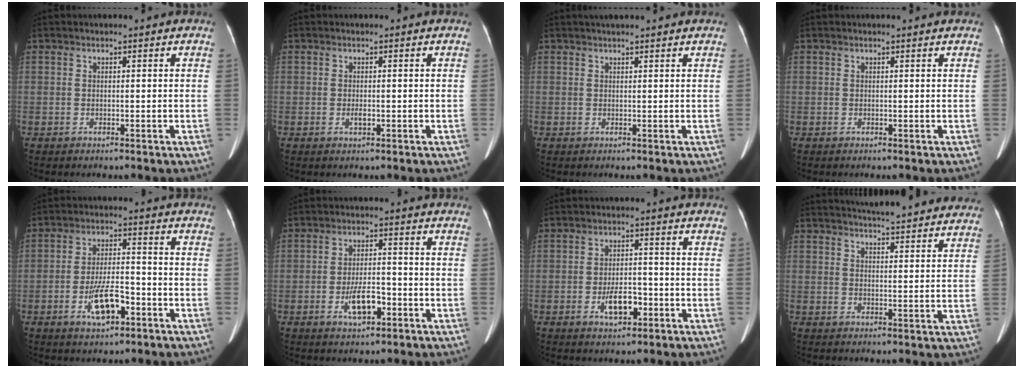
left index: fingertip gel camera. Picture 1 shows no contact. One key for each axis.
{"total": 0.9, "fx": -0.3, "fy": 0.4, "fz": 0.8, "tx": -0.019, "ty": -0.002, "tz": -0.004}
{"total": 4.2, "fx": 3.7, "fy": 0.3, "fz": 2.1, "tx": -0.026, "ty": 0.032, "tz": 0.048}
{"total": 1.2, "fx": 1.2, "fy": 0.0, "fz": 0.3, "tx": -0.010, "ty": 0.008, "tz": 0.014}
{"total": 7.5, "fx": -3.4, "fy": 2.5, "fz": 6.1, "tx": -0.123, "ty": 0.003, "tz": -0.057}
{"total": 5.6, "fx": -2.5, "fy": 2.1, "fz": 4.6, "tx": -0.090, "ty": 0.000, "tz": -0.039}
{"total": 5.2, "fx": -2.2, "fy": 2.3, "fz": 4.0, "tx": -0.076, "ty": 0.001, "tz": -0.033}
{"total": 18.3, "fx": 17.0, "fy": 2.6, "fz": 6.4, "tx": -0.083, "ty": -0.004, "tz": 0.201}